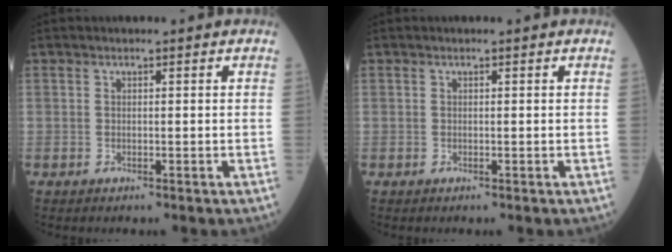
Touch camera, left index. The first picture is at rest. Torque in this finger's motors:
{"motor_torque": [-0.03, 0.05, 0.00, 0.00]}